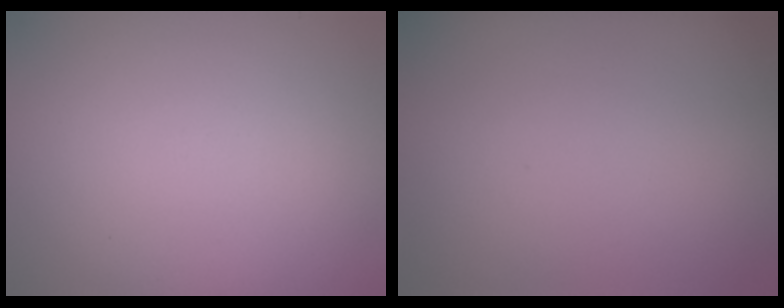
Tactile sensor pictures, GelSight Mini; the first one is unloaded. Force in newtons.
{"total": 0.0}